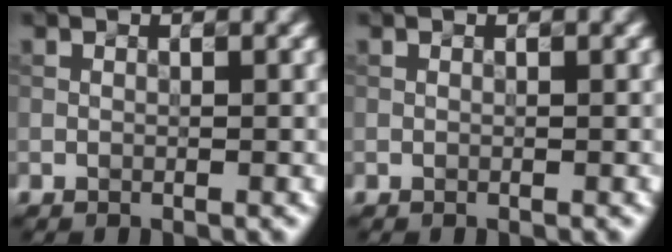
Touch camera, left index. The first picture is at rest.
{"total": 0.0}